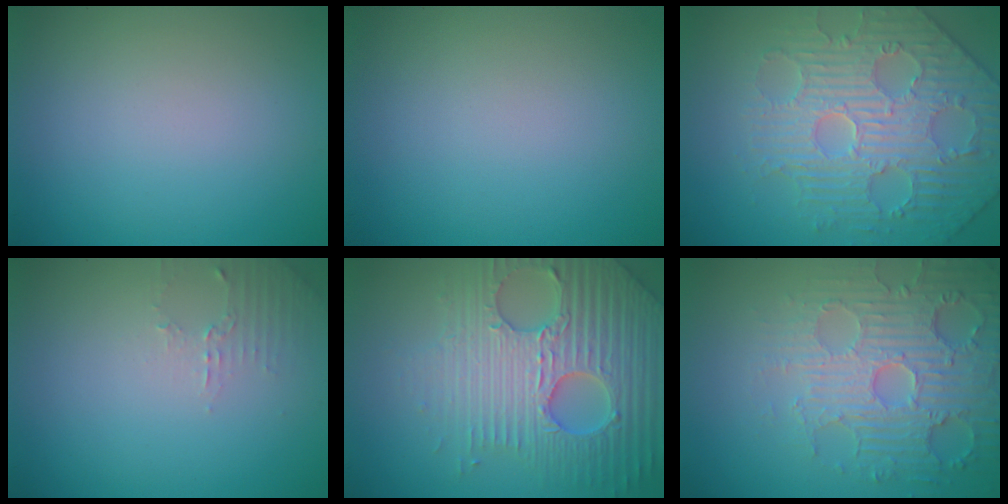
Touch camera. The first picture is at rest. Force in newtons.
{"total": 0.0}
{"total": 5.3, "press": 5.2, "slide": 1.2}
{"total": 1.4, "press": 1.4, "slide": 0.4}
{"total": 7.2, "press": 7.0, "slide": 1.7}
{"total": 5.5, "press": 5.1, "slide": 2.0}